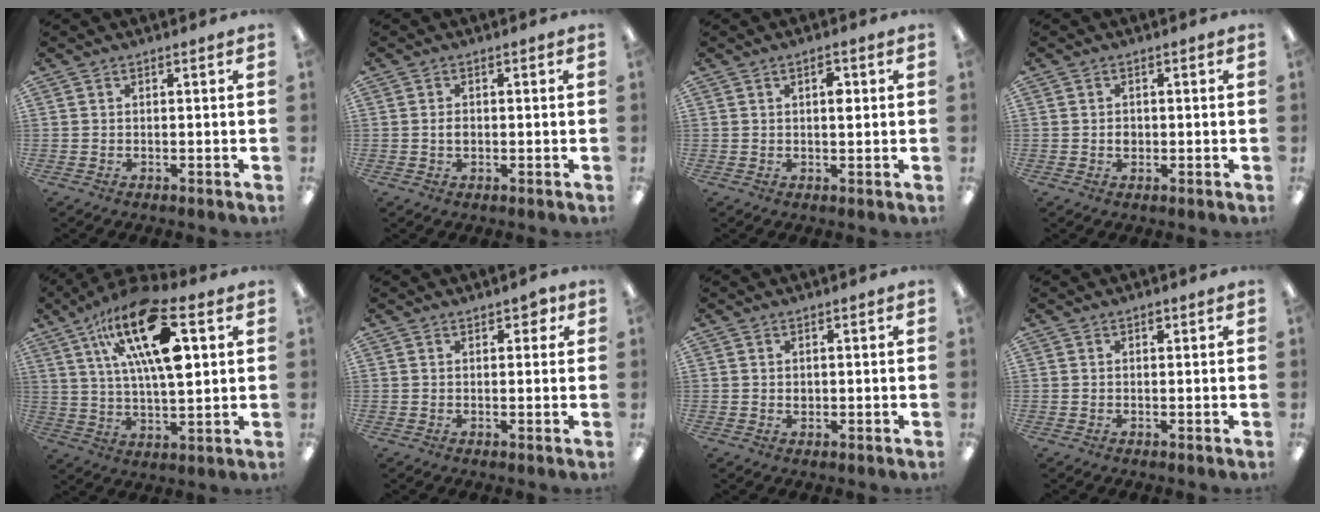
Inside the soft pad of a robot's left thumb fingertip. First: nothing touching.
{"total": 1.7, "force": [-0.1, 1.2, 1.2], "torque": [-0.023, 0.003, -0.003]}
{"total": 3.3, "force": [1.2, 1.5, 2.7], "torque": [-0.032, -0.003, 0.013]}
{"total": 1.5, "force": [-0.1, 1.3, 0.7], "torque": [-0.013, 0.003, -0.003]}
{"total": 20.7, "force": [9.0, 8.0, 16.8], "torque": [-0.301, -0.034, 0.141]}
{"total": 2.4, "force": [1.4, 1.4, 1.3], "torque": [-0.012, -0.003, 0.021]}
{"total": 0.9, "force": [0.4, 0.8, 0.3], "torque": [0.001, -0.001, 0.005]}
{"total": 0.9, "force": [0.6, 0.5, 0.5], "torque": [-0.002, -0.001, 0.009]}